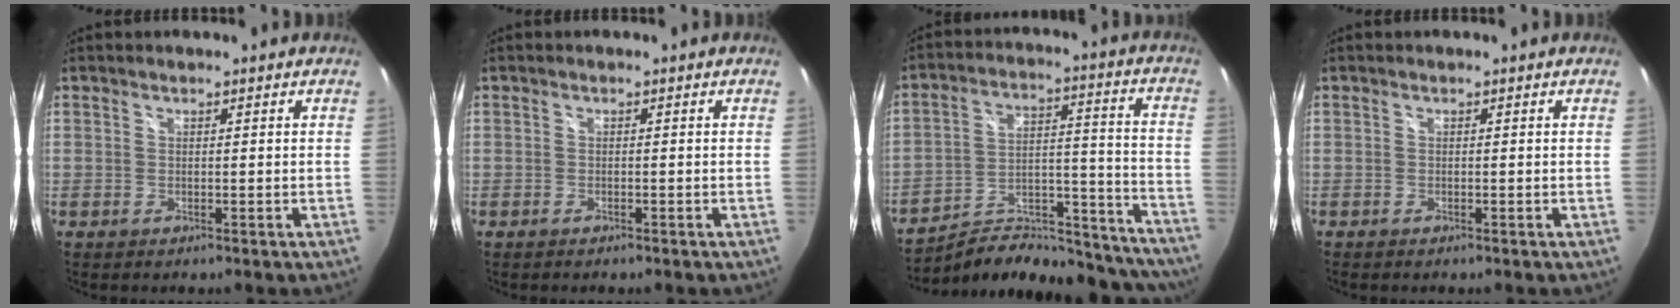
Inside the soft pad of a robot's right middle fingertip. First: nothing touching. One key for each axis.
{"total": 0.8, "fx": -0.7, "fy": 0.3, "fz": 0.3, "tx": -0.009, "ty": 0.000, "tz": -0.011}
{"total": 24.6, "fx": -21.0, "fy": 8.5, "fz": 9.6, "tx": -0.150, "ty": 0.040, "tz": -0.272}
{"total": 0.6, "fx": -0.6, "fy": 0.2, "fz": 0.2, "tx": -0.006, "ty": -0.003, "tz": -0.012}